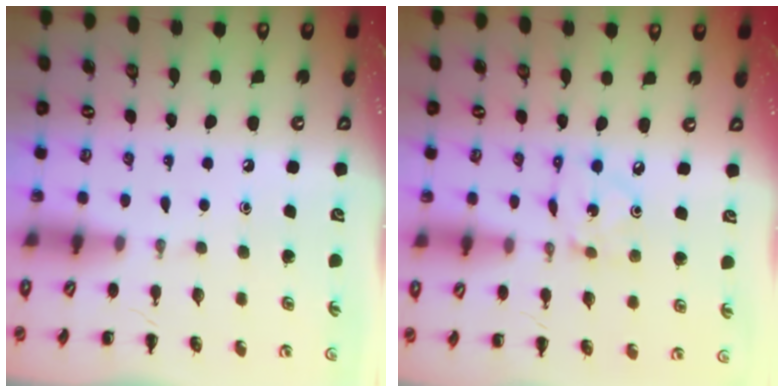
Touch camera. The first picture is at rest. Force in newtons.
{"total": 2.3, "press": 2.3, "slide": 0.1}